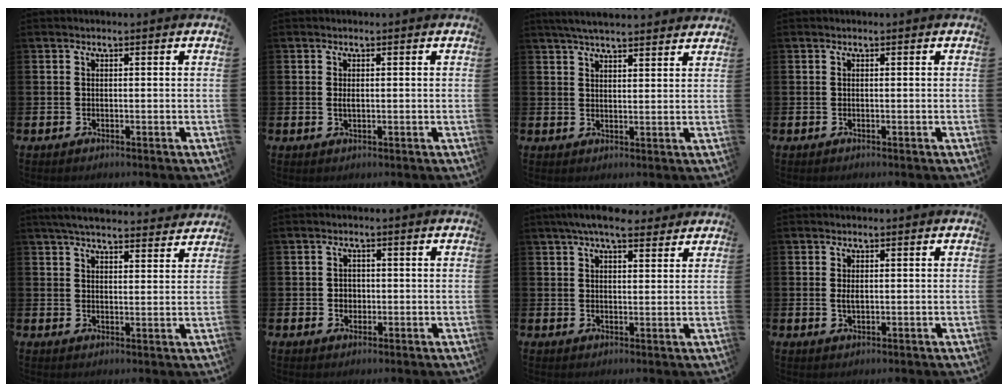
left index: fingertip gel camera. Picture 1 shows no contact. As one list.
[{"total": 0.9, "force": [0.1, 0.4, 0.8], "torque": [-0.011, 0.001, 0.000]}, {"total": 4.4, "force": [4.2, 0.3, 1.2], "torque": [-0.030, -0.011, 0.076]}, {"total": 0.0}, {"total": 5.0, "force": [4.8, 0.6, 1.3], "torque": [-0.034, -0.021, 0.087]}, {"total": 1.7, "force": [0.1, 1.6, 0.6], "torque": [0.007, 0.001, -0.005]}, {"total": 5.7, "force": [5.0, 1.4, 2.5], "torque": [-0.052, -0.015, 0.089]}, {"total": 1.3, "force": [0.2, 0.7, 1.1], "torque": [-0.010, 0.000, 0.000]}]